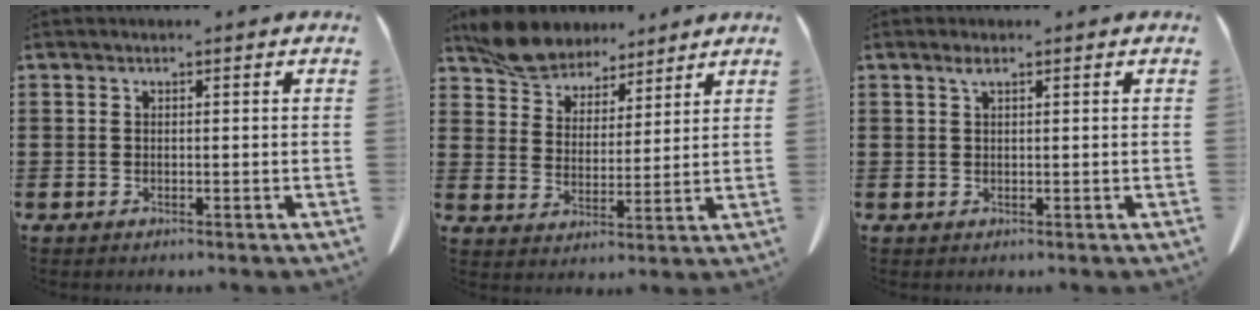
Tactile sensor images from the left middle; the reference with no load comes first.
{"total": 7.0, "force": [6.4, 2.5, 1.2], "torque": [-0.054, -0.020, 0.123]}
{"total": 1.4, "force": [0.7, 0.3, 1.1], "torque": [-0.025, 0.001, 0.013]}